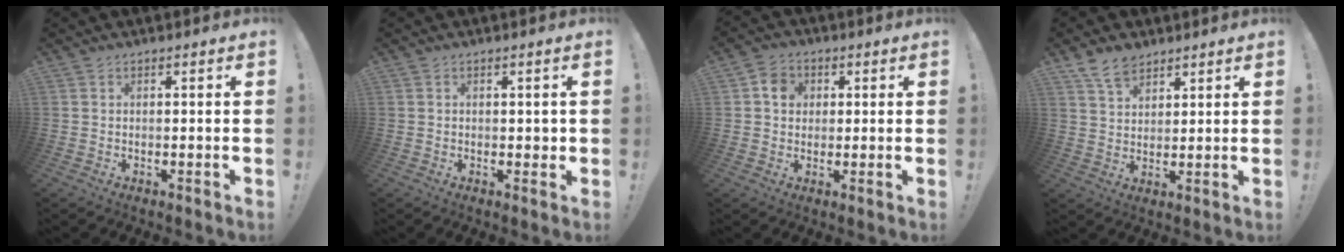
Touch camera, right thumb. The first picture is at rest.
{"total": 1.4, "force": [0.1, 1.3, 0.7], "torque": [-0.005, 0.003, 0.000]}
{"total": 6.2, "force": [1.6, 5.4, 2.6], "torque": [-0.038, 0.006, 0.031]}
{"total": 7.4, "force": [5.6, 4.0, 2.8], "torque": [-0.058, -0.024, 0.109]}